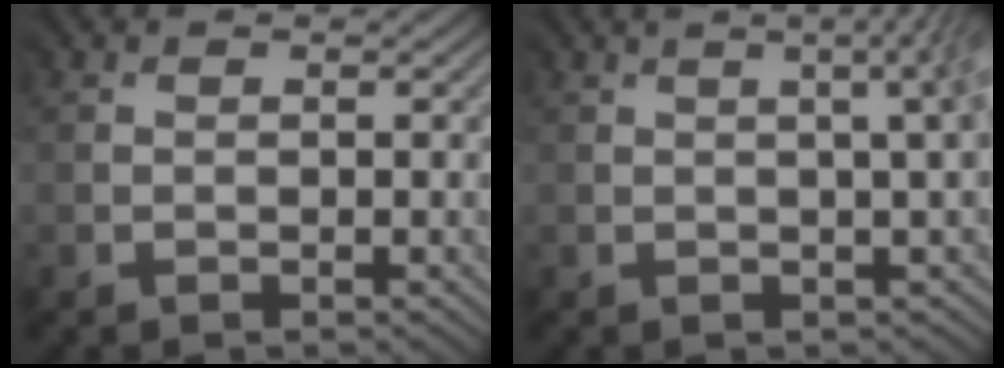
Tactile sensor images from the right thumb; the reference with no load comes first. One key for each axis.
{"total": 5.4, "fx": 1.0, "fy": 1.5, "fz": 5.1, "tx": -0.031, "ty": 0.038, "tz": -0.009}